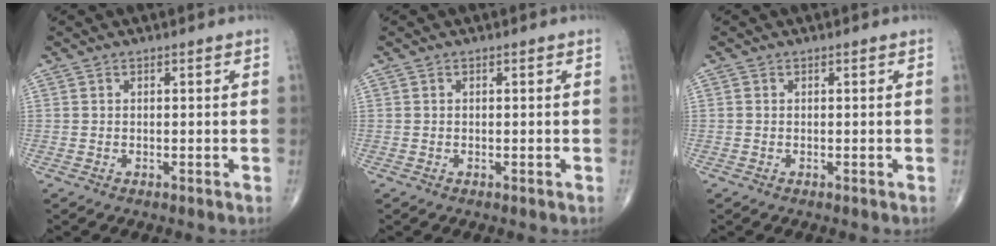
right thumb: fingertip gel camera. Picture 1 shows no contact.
{"total": 0.0}
{"total": 0.0}